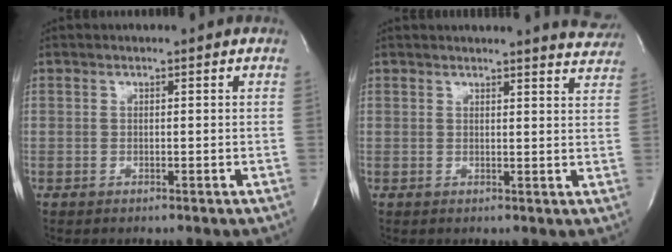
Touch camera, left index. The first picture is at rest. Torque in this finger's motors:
{"motor_torque": [0.64, -0.64, 0.34, 0.04]}